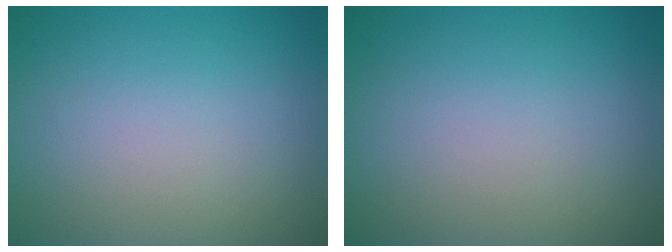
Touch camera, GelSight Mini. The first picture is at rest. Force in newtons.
{"total": 0.0}